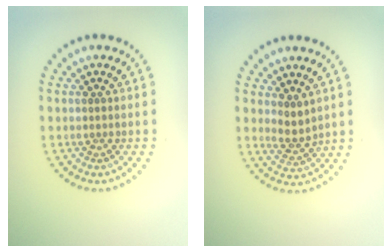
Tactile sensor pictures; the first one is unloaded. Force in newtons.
{"total": 1.9, "press": 1.4, "slide": 1.2}